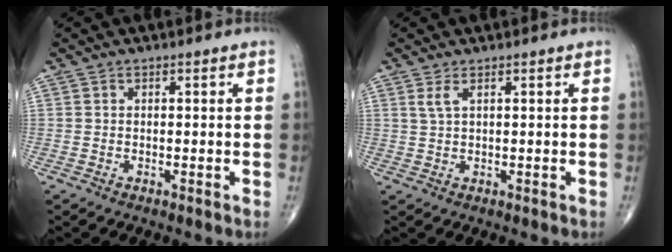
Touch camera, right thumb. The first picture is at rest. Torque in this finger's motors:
{"motor_torque": [-0.36, 0.17, 0.15, -0.05, 0.06]}